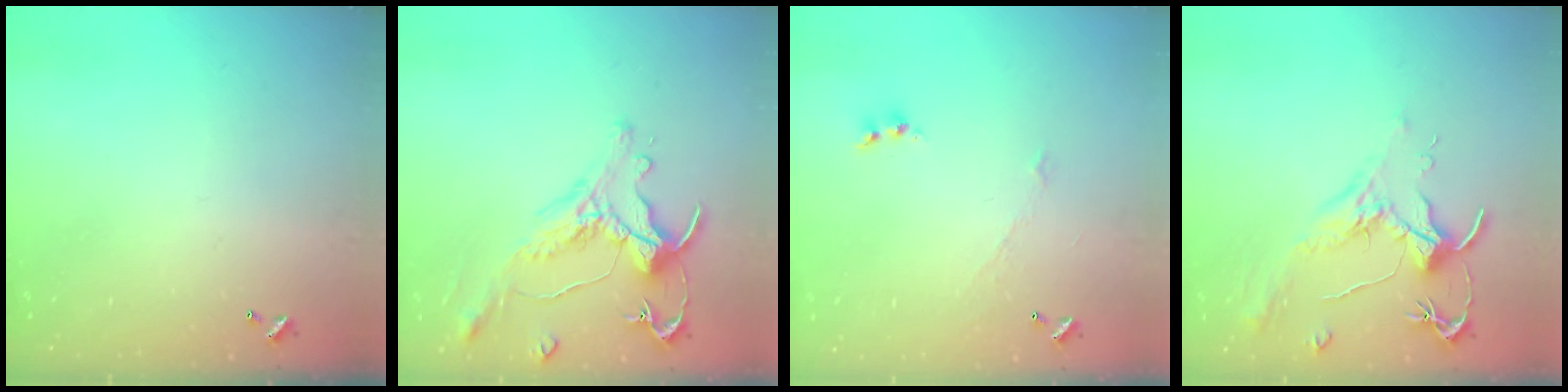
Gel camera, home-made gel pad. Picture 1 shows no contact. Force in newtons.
{"total": 0.7, "press": 0.1, "slide": 0.7}
{"total": 1.9, "press": 1.8, "slide": 0.4}
{"total": 1.8, "press": 1.7, "slide": 0.8}